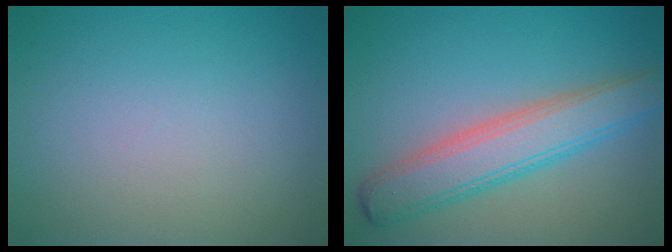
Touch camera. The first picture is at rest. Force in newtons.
{"total": 5.7, "press": 5.7, "slide": 0.3}